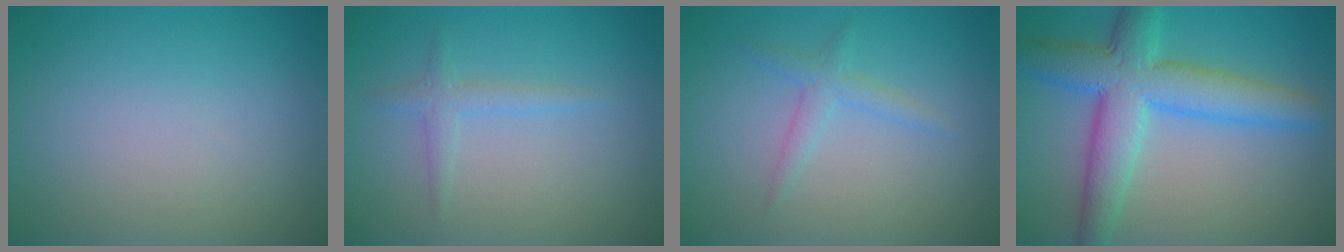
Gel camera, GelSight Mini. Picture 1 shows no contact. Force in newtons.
{"total": 1.5, "press": 1.4, "slide": 0.2}
{"total": 1.7, "press": 1.7, "slide": 0.0}
{"total": 7.5, "press": 7.5, "slide": 0.2}